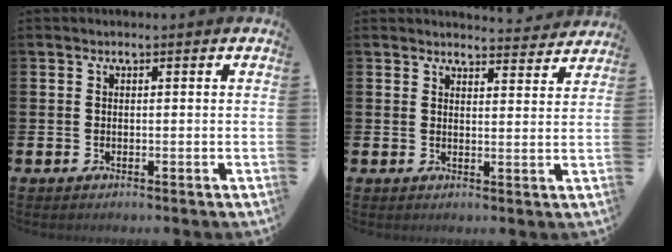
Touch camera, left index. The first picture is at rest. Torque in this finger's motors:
{"motor_torque": [0.98, -1.16, 0.22, 0.02]}